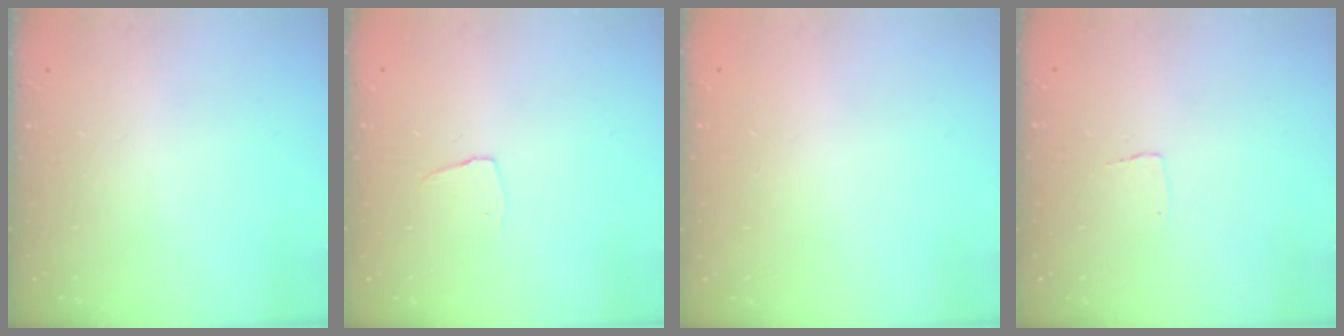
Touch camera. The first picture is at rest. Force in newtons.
{"total": 3.5, "press": 3.5, "slide": 0.3}
{"total": 0.0}
{"total": 2.3, "press": 2.3, "slide": 0.1}